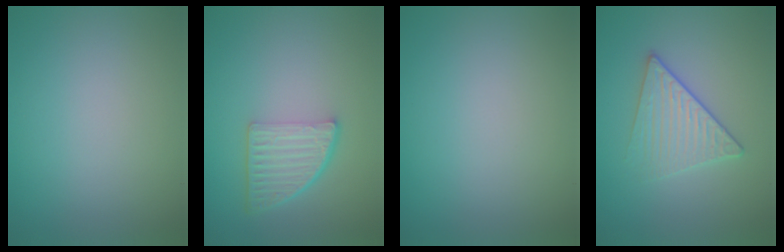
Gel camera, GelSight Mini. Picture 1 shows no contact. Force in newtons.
{"total": 4.7, "press": 3.4, "slide": 3.2}
{"total": 0.0}
{"total": 2.7, "press": 2.4, "slide": 1.2}